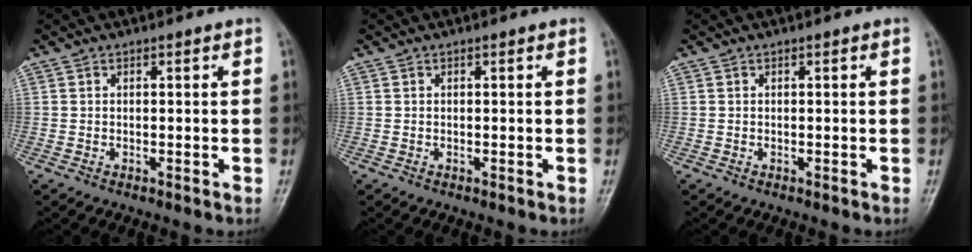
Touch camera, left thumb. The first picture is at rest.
{"total": 0.0}
{"total": 0.0}